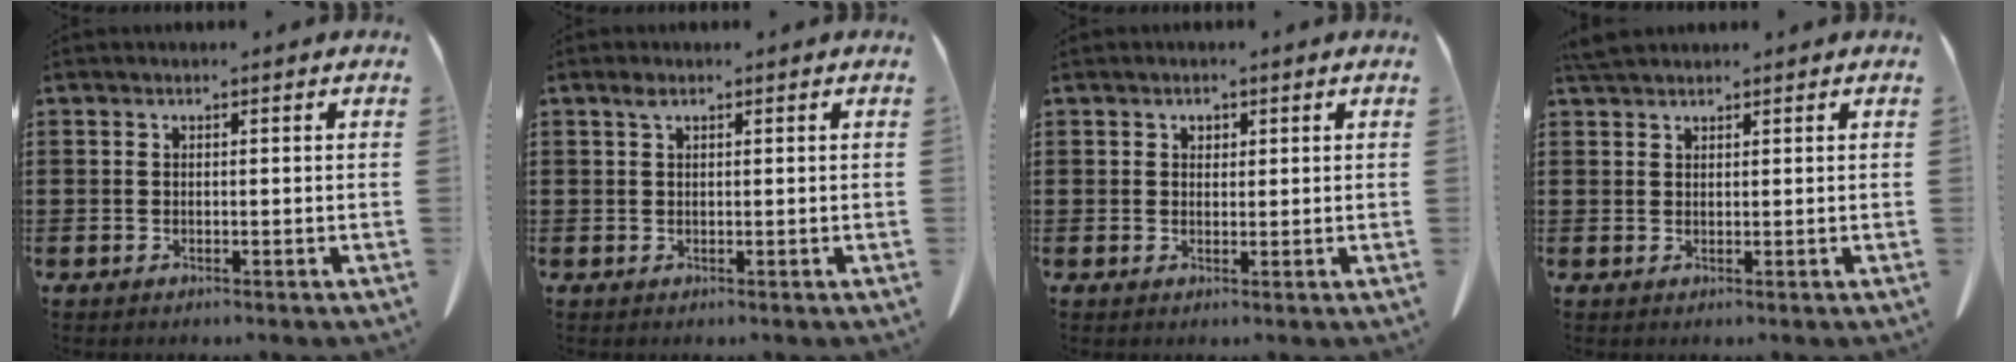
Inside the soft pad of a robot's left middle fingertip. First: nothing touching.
{"total": 1.2, "force": [0.6, 0.5, 0.9], "torque": [-0.021, 0.003, 0.010]}
{"total": 1.2, "force": [0.7, 0.8, 0.4], "torque": [-0.002, -0.001, 0.013]}
{"total": 2.3, "force": [2.1, 0.5, 0.8], "torque": [-0.022, 0.002, 0.041]}